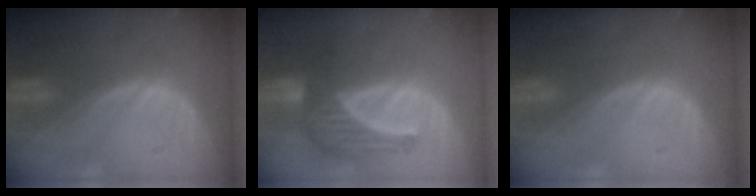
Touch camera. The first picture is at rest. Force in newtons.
{"total": 7.3, "press": 6.8, "slide": 2.7}
{"total": 0.0}